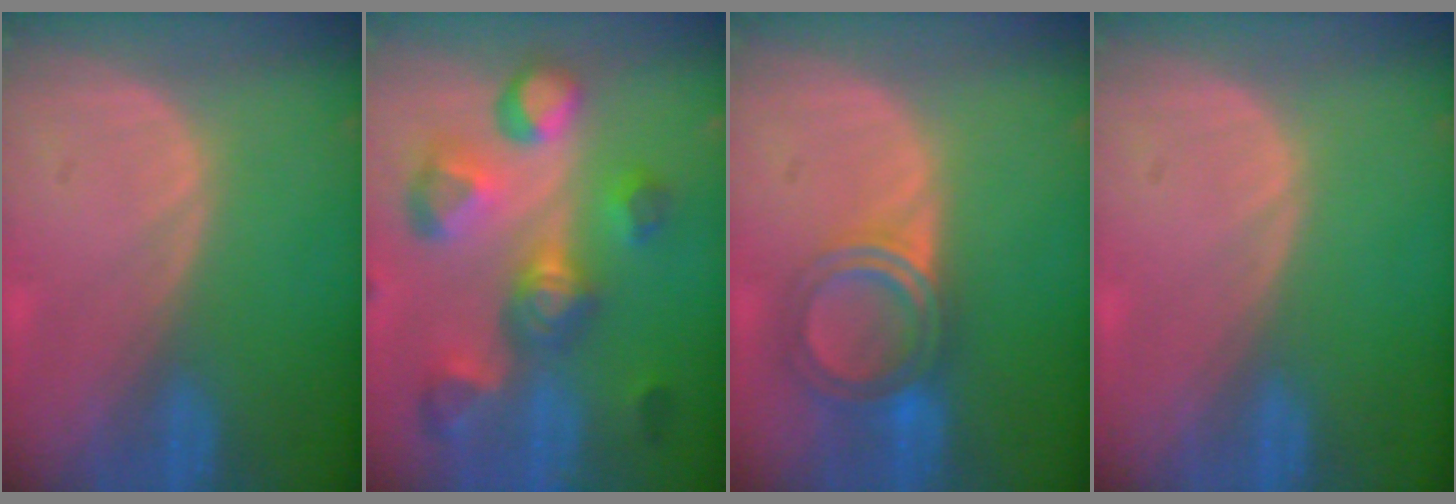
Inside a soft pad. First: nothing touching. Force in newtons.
{"total": 11.1, "press": 9.9, "slide": 5.0}
{"total": 6.0, "press": 5.6, "slide": 2.0}
{"total": 0.0}